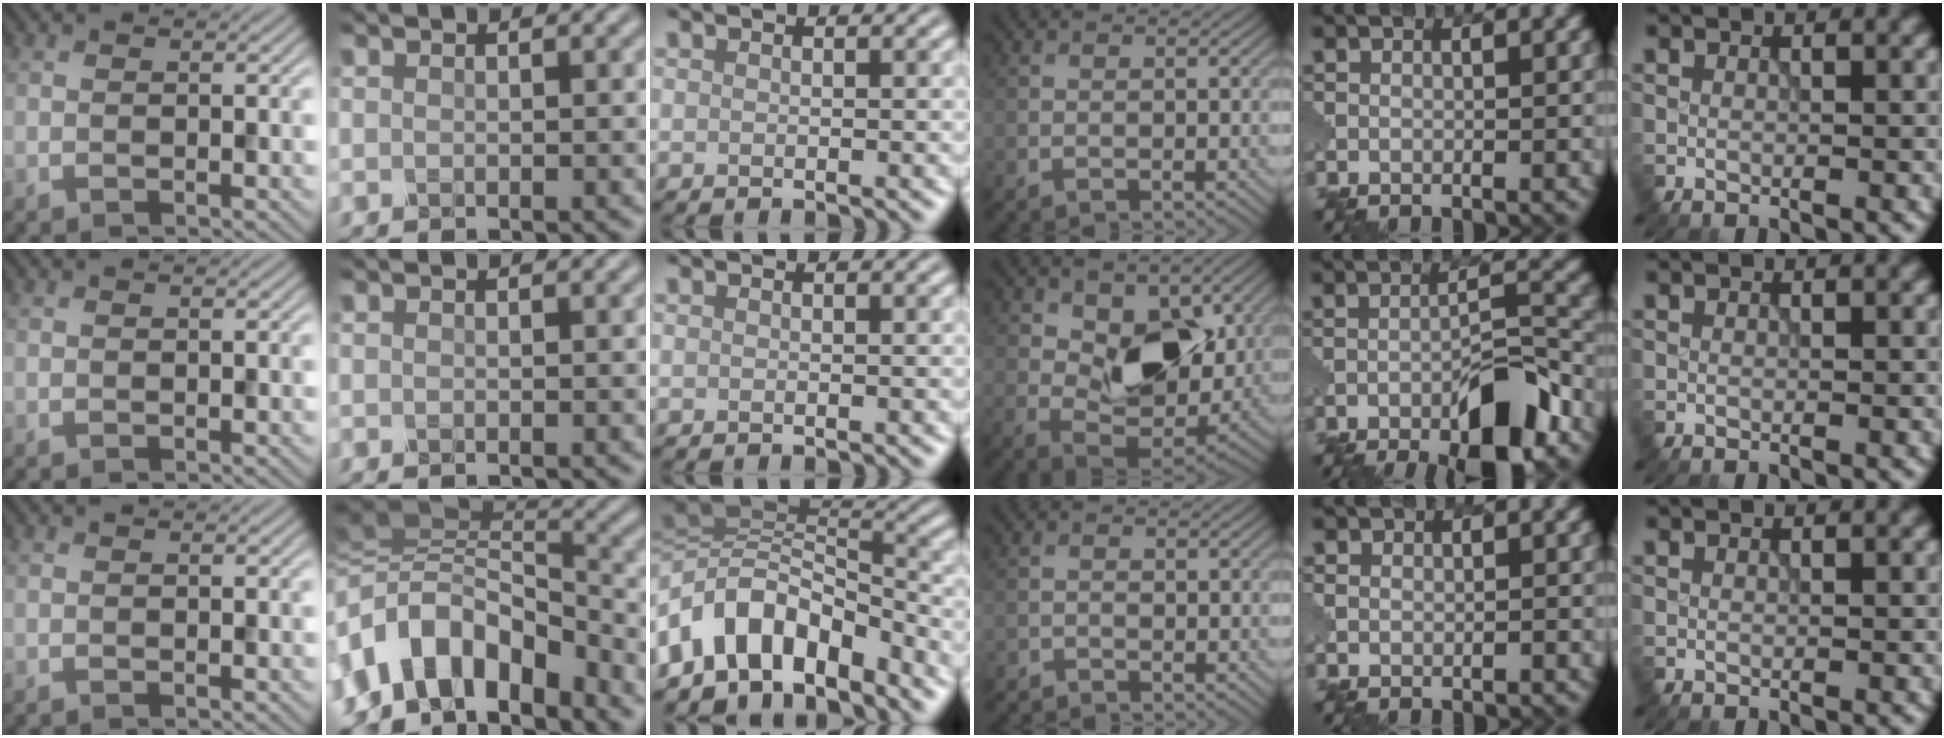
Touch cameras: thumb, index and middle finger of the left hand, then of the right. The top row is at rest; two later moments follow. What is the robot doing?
{"motion": "insert", "object": "pin"}